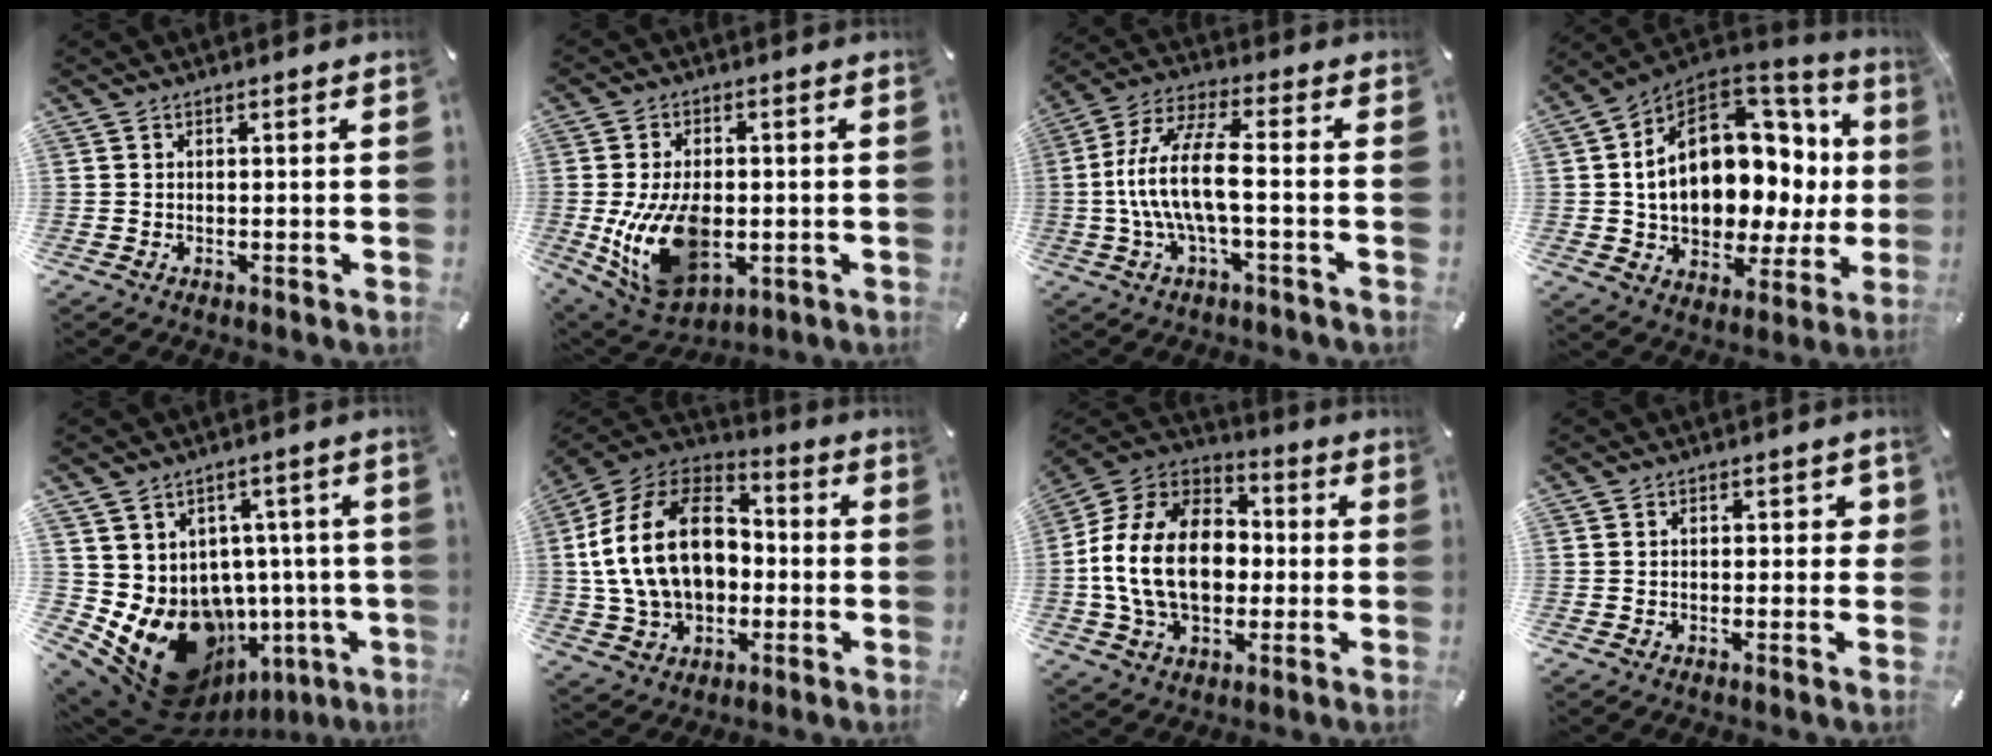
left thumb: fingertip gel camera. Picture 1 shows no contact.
{"total": 16.3, "force": [-2.4, 10.6, 12.1], "torque": [-0.233, -0.006, -0.037]}
{"total": 13.4, "force": [-1.4, 4.2, 12.6], "torque": [-0.260, -0.004, -0.031]}
{"total": 19.3, "force": [2.9, 12.6, 14.2], "torque": [-0.234, -0.030, 0.050]}
{"total": 16.8, "force": [-6.9, 10.8, 10.8], "torque": [-0.201, 0.001, -0.099]}
{"total": 21.2, "force": [0.0, 15.7, 14.3], "torque": [-0.302, 0.016, 0.001]}
{"total": 18.9, "force": [-2.1, 14.1, 12.4], "torque": [-0.275, 0.024, -0.038]}
{"total": 2.0, "force": [-0.2, 1.4, 1.5], "torque": [-0.020, 0.006, -0.007]}